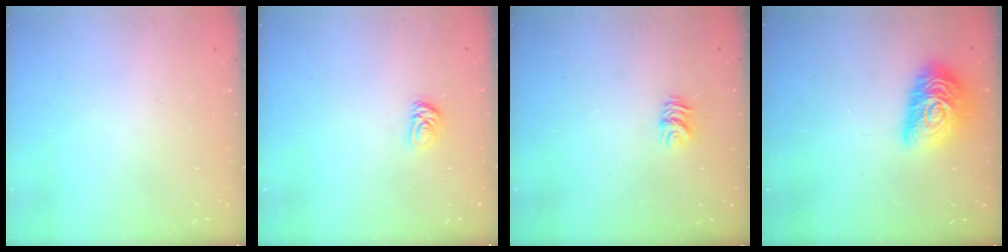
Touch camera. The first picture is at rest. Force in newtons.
{"total": 4.3, "press": 4.3, "slide": 0.6}
{"total": 5.3, "press": 5.3, "slide": 0.3}
{"total": 15.8, "press": 15.7, "slide": 0.9}